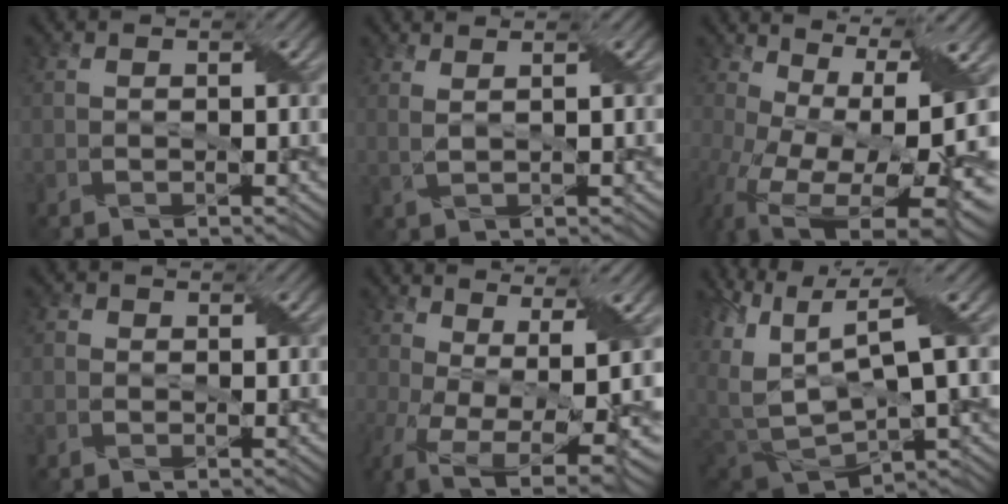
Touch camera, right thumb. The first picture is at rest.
{"total": 2.6, "force": [1.8, 0.7, 1.8], "torque": [-0.028, 0.002, 0.019]}
{"total": 17.1, "force": [-1.0, 8.7, 14.7], "torque": [-0.244, -0.042, 0.035]}
{"total": 1.1, "force": [0.0, 1.1, 0.2], "torque": [-0.002, 0.001, -0.005]}
{"total": 12.7, "force": [-3.5, 5.3, 11.0], "torque": [-0.228, -0.048, -0.034]}
{"total": 11.7, "force": [4.2, 5.6, 9.4], "torque": [-0.233, -0.017, 0.091]}